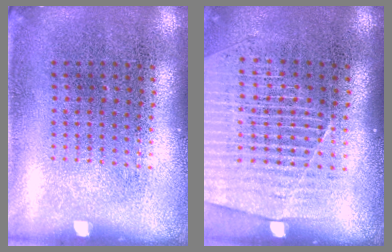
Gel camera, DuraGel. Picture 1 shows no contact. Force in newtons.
{"total": 1.5, "press": 1.4, "slide": 0.5}